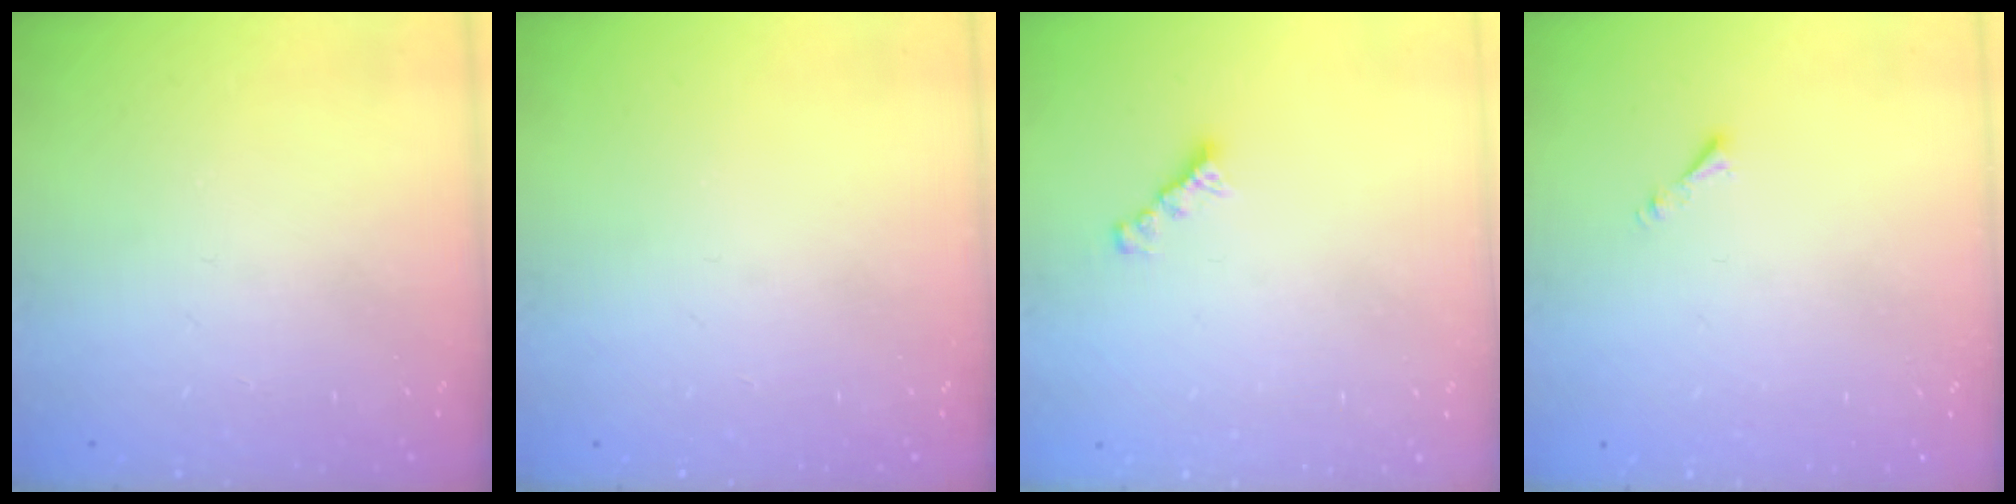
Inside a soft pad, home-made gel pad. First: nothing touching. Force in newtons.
{"total": 0.0}
{"total": 3.0, "press": 3.0, "slide": 0.1}
{"total": 0.8, "press": 0.7, "slide": 0.3}